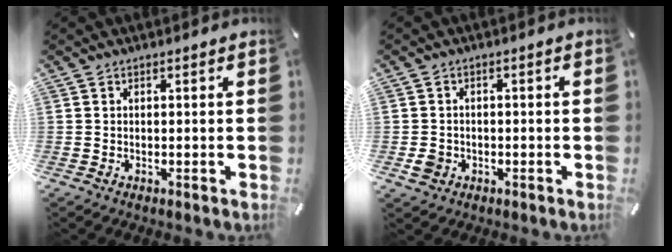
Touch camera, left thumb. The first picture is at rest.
{"total": 3.3, "force": [-1.2, 2.8, 1.1], "torque": [-0.025, 0.001, -0.023]}